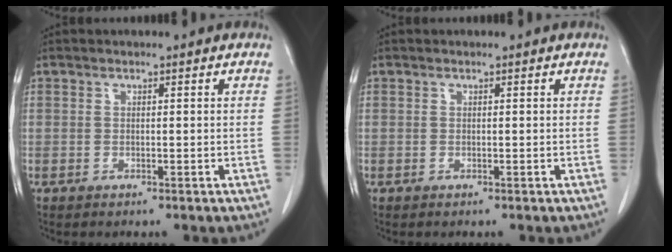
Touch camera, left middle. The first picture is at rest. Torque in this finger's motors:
{"motor_torque": [-0.02, 0.02, 0.02, 0.00]}